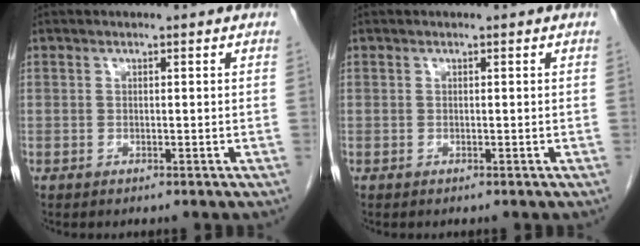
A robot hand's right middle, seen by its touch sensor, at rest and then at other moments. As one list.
[{"total": 0.0}]